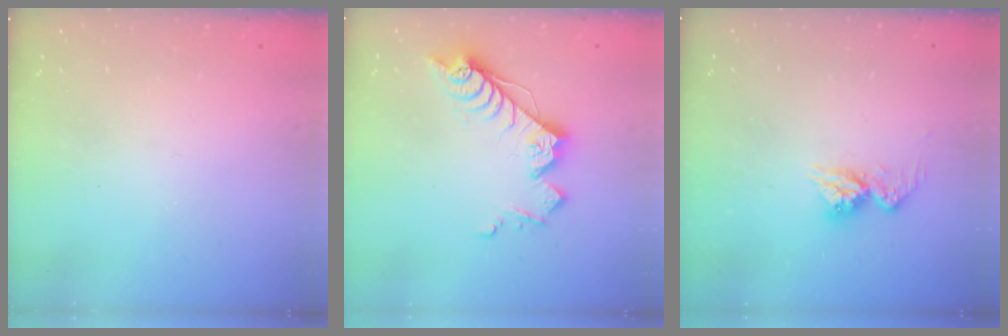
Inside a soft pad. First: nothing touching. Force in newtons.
{"total": 13.9, "press": 13.9, "slide": 0.5}
{"total": 10.0, "press": 9.9, "slide": 0.8}